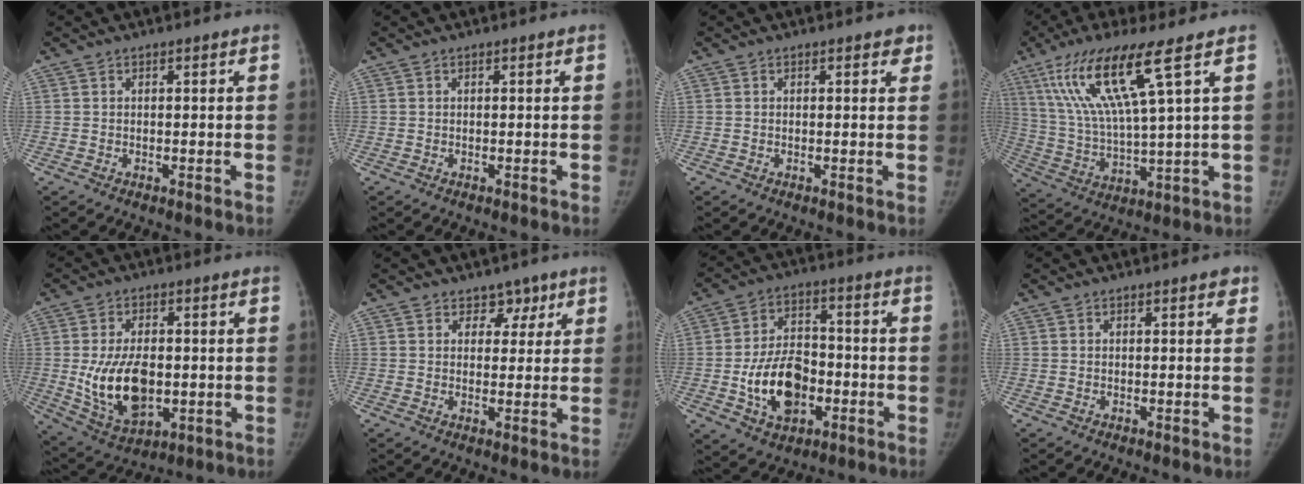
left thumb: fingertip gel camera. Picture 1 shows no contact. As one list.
[{"total": 0.0}, {"total": 1.6, "force": [1.0, 0.8, 0.9], "torque": [0.005, -0.002, 0.007]}, {"total": 15.9, "force": [7.8, 1.2, 13.8], "torque": [-0.295, -0.028, 0.155]}, {"total": 13.7, "force": [-1.0, 8.1, 11.0], "torque": [-0.184, -0.008, 0.001]}, {"total": 3.6, "force": [2.3, 2.7, 0.8], "torque": [0.019, -0.011, 0.030]}, {"total": 13.9, "force": [-3.6, 9.2, 9.7], "torque": [-0.138, 0.020, -0.058]}, {"total": 1.2, "force": [0.7, 0.6, 0.9], "torque": [-0.003, 0.000, 0.005]}]